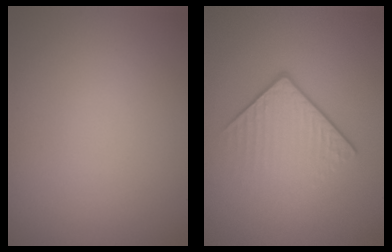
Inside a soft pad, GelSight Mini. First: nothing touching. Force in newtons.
{"total": 4.2, "press": 2.5, "slide": 3.4}